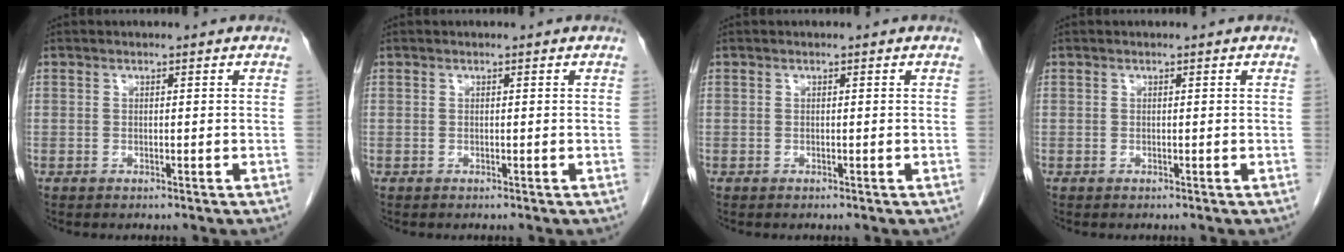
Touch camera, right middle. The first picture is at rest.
{"total": 0.0}
{"total": 0.0}
{"total": 0.0}